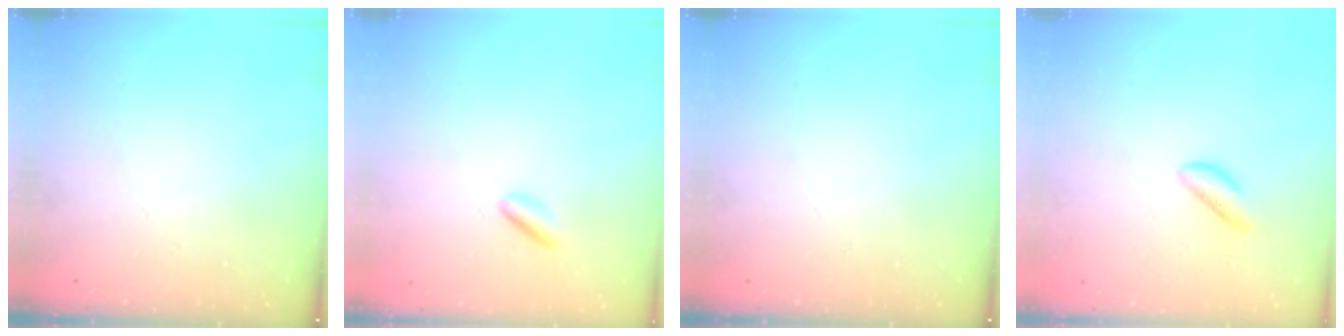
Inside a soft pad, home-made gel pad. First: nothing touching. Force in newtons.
{"total": 2.0, "press": 2.0, "slide": 0.3}
{"total": 0.0}
{"total": 2.0, "press": 1.9, "slide": 0.6}